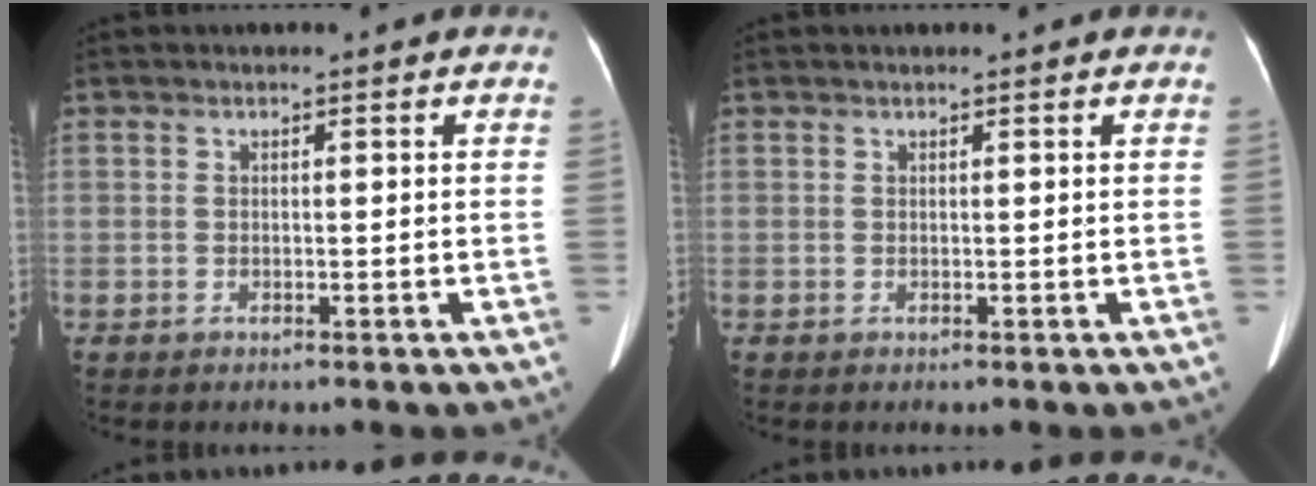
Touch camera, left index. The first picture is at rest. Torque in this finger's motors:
{"motor_torque": [0.18, 0.16, 0.00, 0.01]}